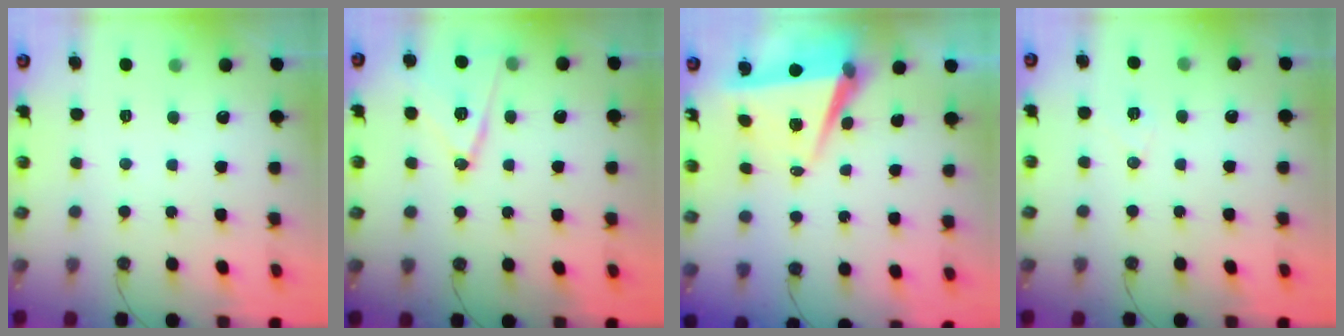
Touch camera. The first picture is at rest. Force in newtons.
{"total": 13.4, "press": 13.1, "slide": 2.6}
{"total": 7.0, "press": 5.6, "slide": 4.3}
{"total": 5.7, "press": 4.6, "slide": 3.3}